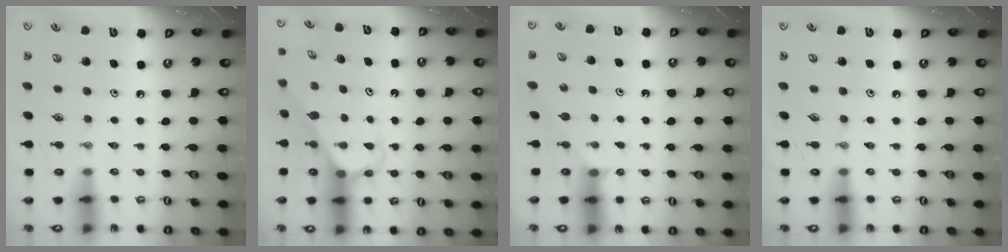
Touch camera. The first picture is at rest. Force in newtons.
{"total": 3.0, "press": 3.0, "slide": 0.2}
{"total": 2.5, "press": 2.5, "slide": 0.3}
{"total": 0.0}